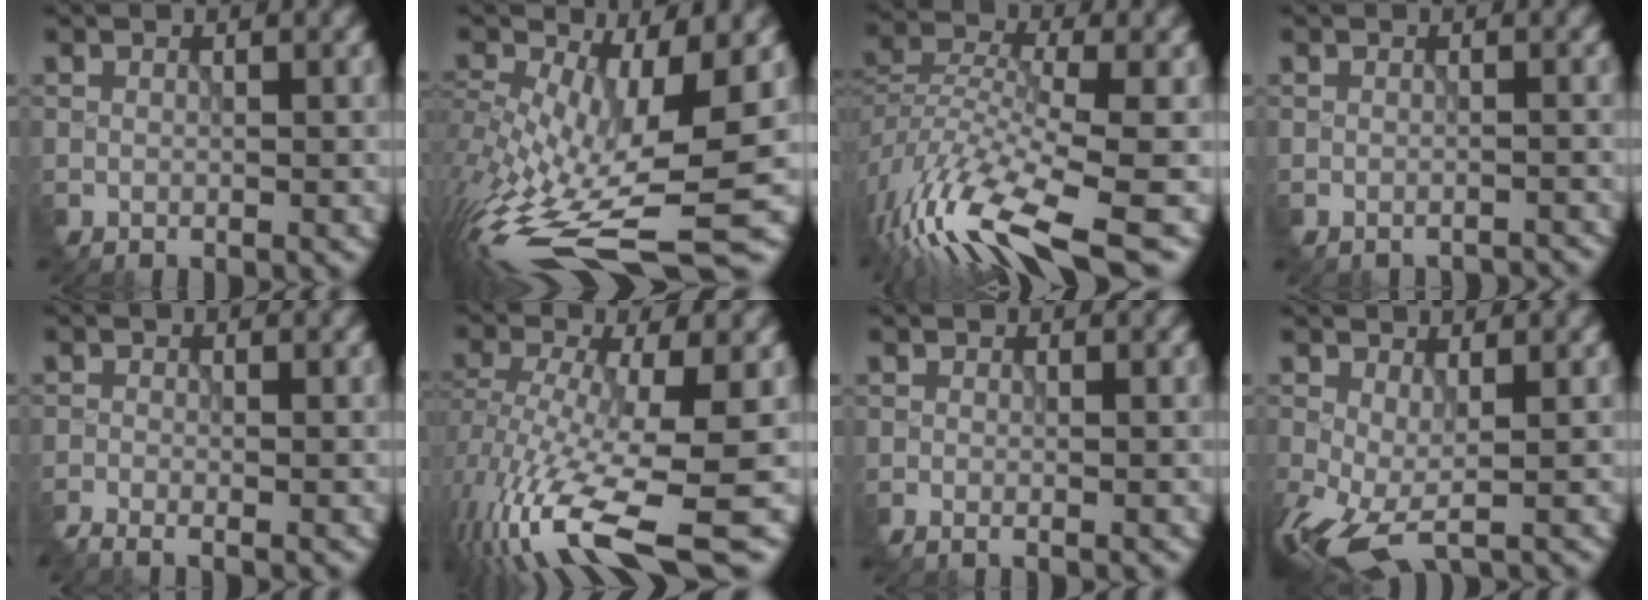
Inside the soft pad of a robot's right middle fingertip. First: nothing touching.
{"total": 12.7, "force": [-3.4, 4.6, 11.3], "torque": [-0.240, -0.023, -0.045]}
{"total": 11.3, "force": [-7.2, 3.0, 8.1], "torque": [-0.173, -0.005, -0.128]}
{"total": 1.9, "force": [-1.8, 0.2, 0.5], "torque": [-0.001, -0.002, -0.028]}
{"total": 2.4, "force": [-1.8, 0.6, 1.4], "torque": [-0.016, -0.005, -0.034]}
{"total": 12.7, "force": [-5.3, 3.7, 10.9], "torque": [-0.229, -0.016, -0.080]}
{"total": 1.2, "force": [-0.3, 0.6, 1.0], "torque": [-0.004, 0.003, -0.007]}
{"total": 4.7, "force": [-2.0, 2.1, 3.7], "torque": [-0.103, -0.020, -0.032]}